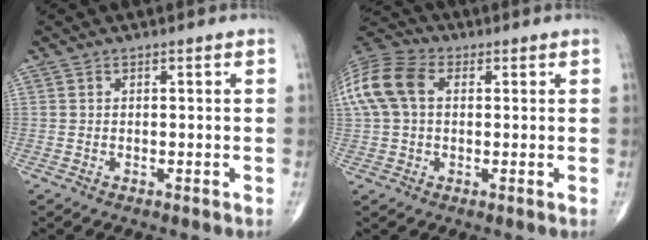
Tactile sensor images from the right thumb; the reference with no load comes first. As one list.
[{"total": 12.4, "force": [2.2, 8.4, 8.8], "torque": [-0.199, 0.031, 0.036]}]